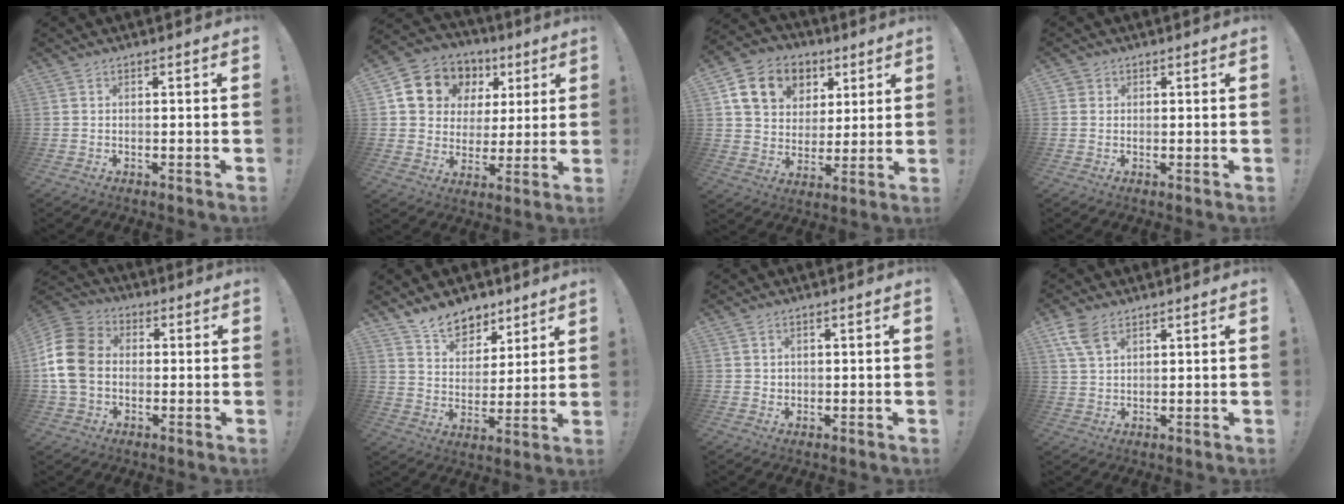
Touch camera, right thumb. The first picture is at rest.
{"total": 13.0, "force": [5.9, 10.7, 4.5], "torque": [-0.067, -0.033, 0.124]}
{"total": 14.8, "force": [6.7, 11.6, 6.3], "torque": [-0.088, -0.023, 0.136]}
{"total": 1.6, "force": [0.6, 1.4, 0.3], "torque": [-0.008, 0.002, 0.012]}
{"total": 14.9, "force": [-0.1, 11.7, 9.2], "torque": [-0.171, 0.018, 0.000]}
{"total": 11.1, "force": [8.7, 6.2, 2.7], "torque": [-0.055, -0.062, 0.172]}
{"total": 1.5, "force": [0.6, 1.3, 0.3], "torque": [0.001, -0.003, 0.010]}
{"total": 6.6, "force": [3.8, 3.5, 4.1], "torque": [-0.074, -0.010, 0.075]}